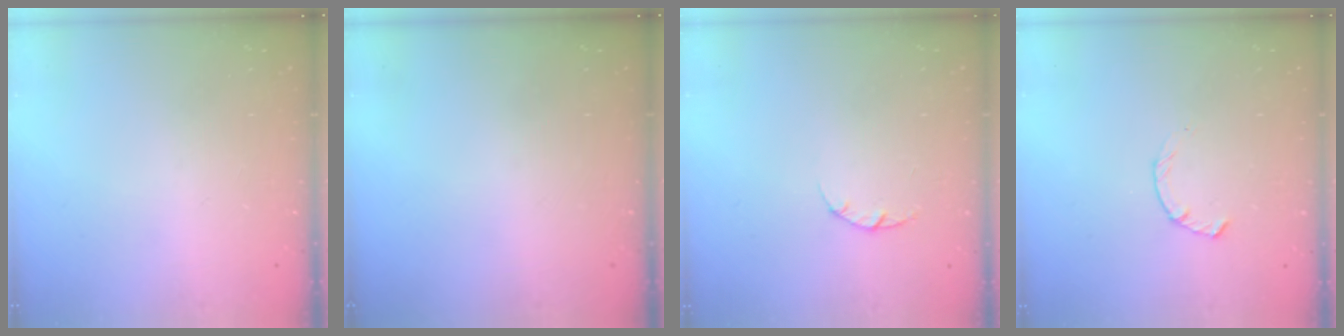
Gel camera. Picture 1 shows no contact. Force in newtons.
{"total": 0.0}
{"total": 3.0, "press": 3.0, "slide": 0.4}
{"total": 2.3, "press": 2.2, "slide": 0.4}